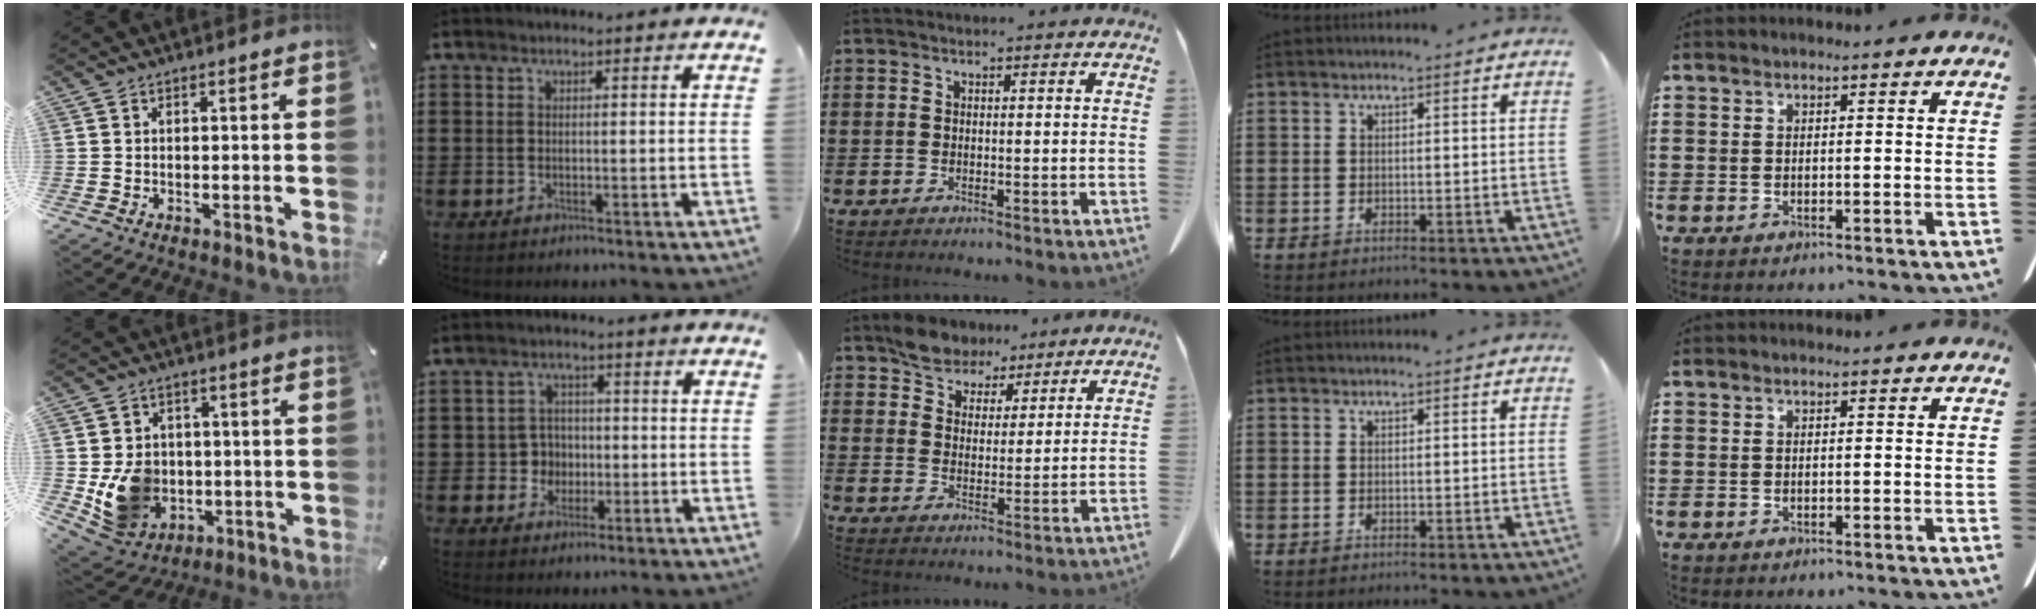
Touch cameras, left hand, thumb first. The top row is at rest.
{"thumb": {"total": 11.1, "force": [-1.1, 10.2, 4.3], "torque": [-0.091, 0.007, -0.011]}, "index": {"total": 4.1, "force": [-0.6, 3.8, 1.1], "torque": [-0.036, 0.009, -0.015]}, "middle": {"total": 5.7, "force": [5.0, 2.7, 0.8], "torque": [-0.039, -0.006, 0.096]}}